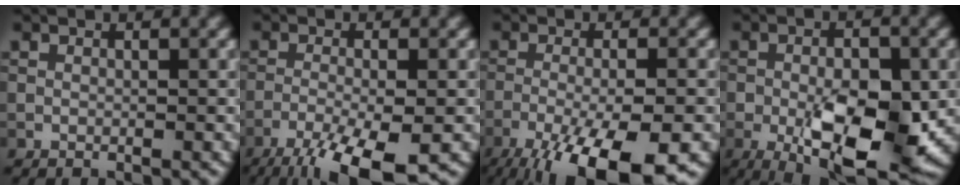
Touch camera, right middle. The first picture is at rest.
{"total": 8.2, "force": [-5.1, 2.0, 6.1], "torque": [-0.105, -0.020, -0.094]}
{"total": 12.1, "force": [-7.5, 3.4, 8.8], "torque": [-0.151, -0.037, -0.113]}
{"total": 11.3, "force": [-3.6, 5.0, 9.5], "torque": [-0.141, -0.014, -0.053]}